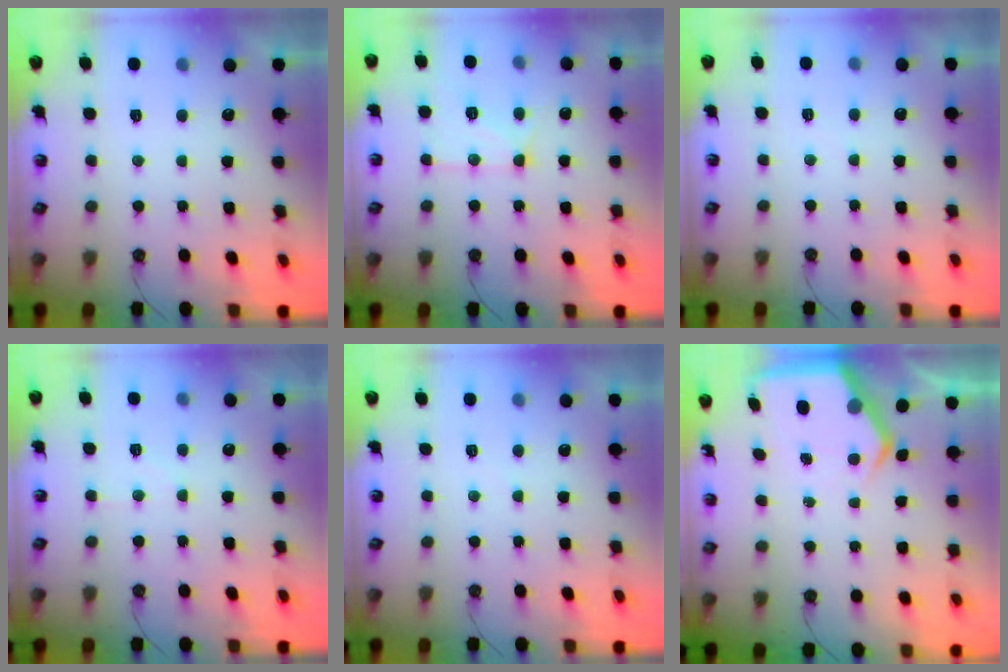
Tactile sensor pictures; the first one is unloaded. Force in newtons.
{"total": 12.4, "press": 12.4, "slide": 1.1}
{"total": 2.8, "press": 2.7, "slide": 0.5}
{"total": 5.0, "press": 5.0, "slide": 0.7}
{"total": 2.8, "press": 2.7, "slide": 0.4}
{"total": 6.0, "press": 6.0, "slide": 0.6}